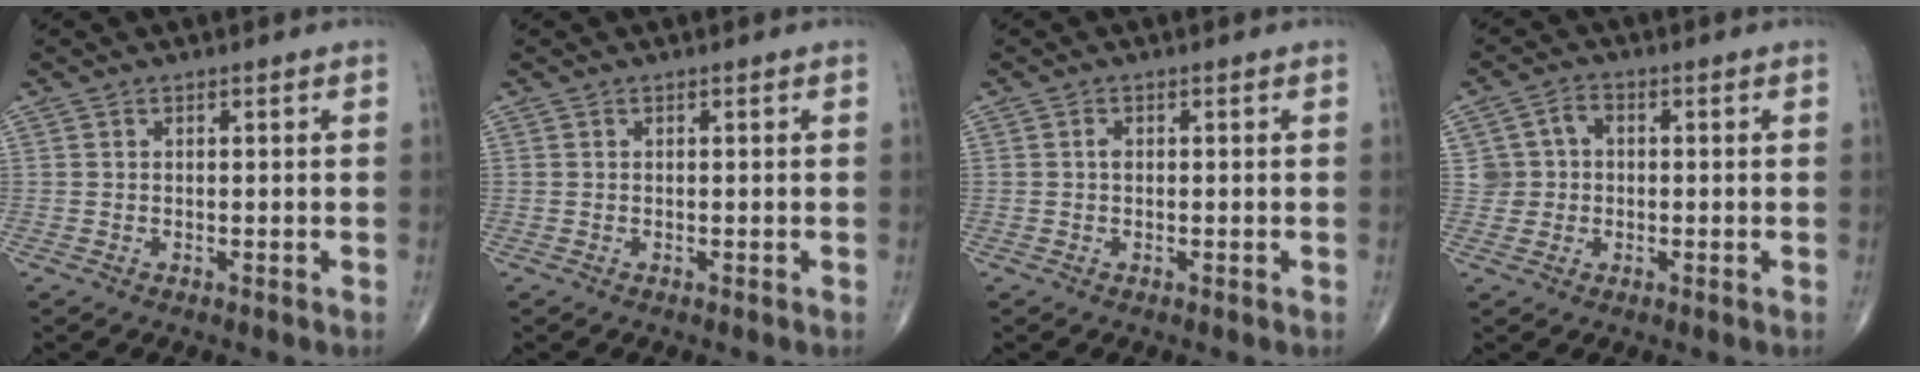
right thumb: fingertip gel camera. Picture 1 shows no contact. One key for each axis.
{"total": 0.0}
{"total": 0.9, "fx": 0.1, "fy": 0.5, "fz": 0.7, "tx": -0.010, "ty": 0.002, "tz": -0.001}
{"total": 4.3, "fx": 0.2, "fy": 4.1, "fz": 1.3, "tx": -0.003, "ty": 0.012, "tz": -0.002}